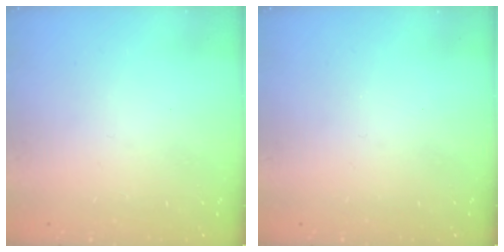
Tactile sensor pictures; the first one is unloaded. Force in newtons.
{"total": 0.0}